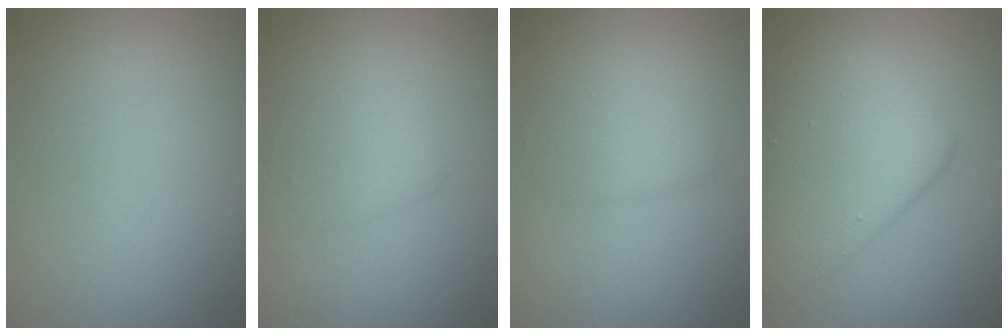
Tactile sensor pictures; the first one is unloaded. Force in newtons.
{"total": 1.9, "press": 1.9, "slide": 0.1}
{"total": 2.1, "press": 2.1, "slide": 0.1}
{"total": 6.8, "press": 6.8, "slide": 0.1}